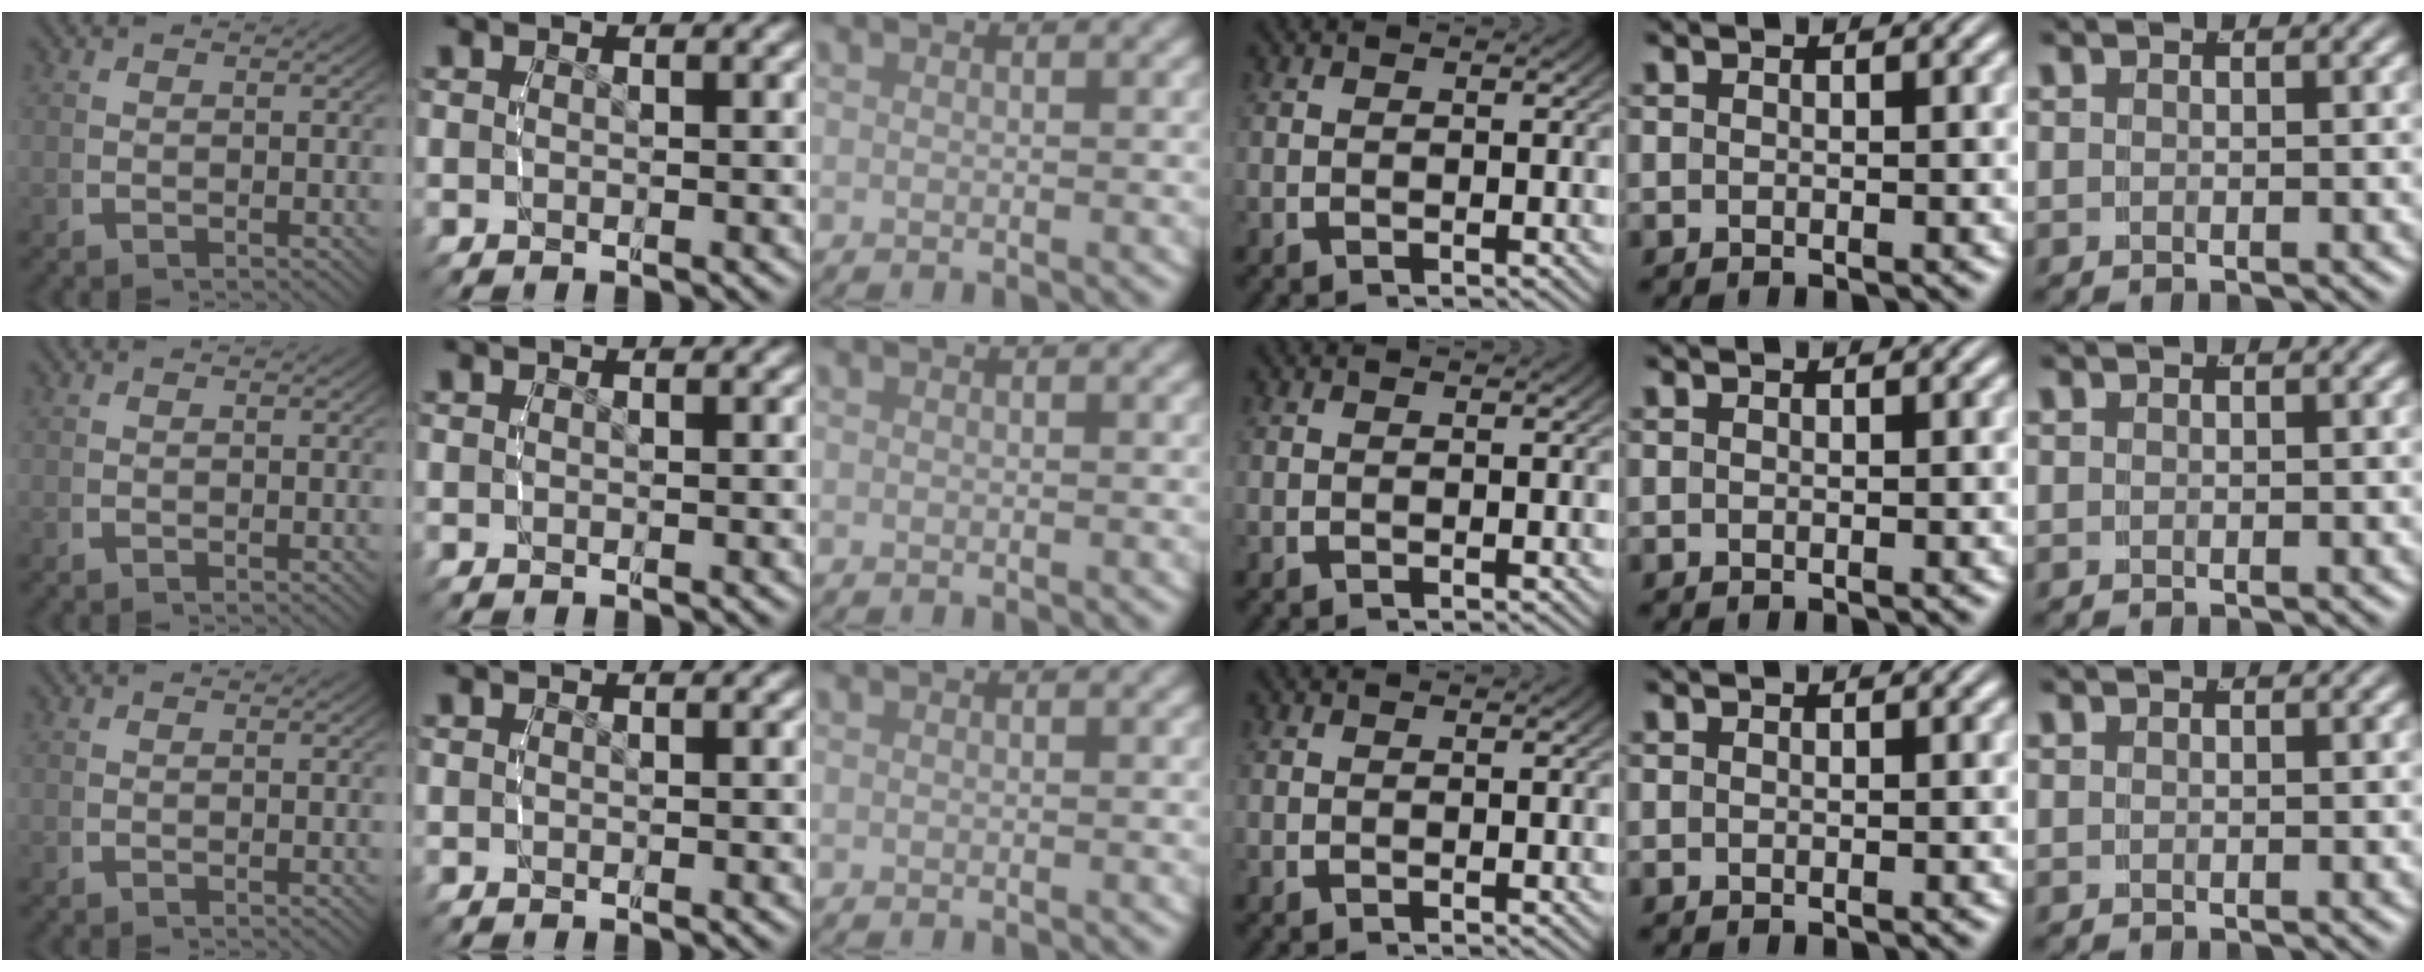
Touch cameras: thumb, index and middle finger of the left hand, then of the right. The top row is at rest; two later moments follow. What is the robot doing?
{"motion": "reach", "object": "paper towel"}